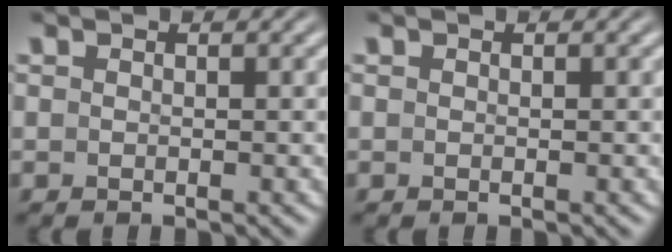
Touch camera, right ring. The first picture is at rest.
{"total": 0.0}